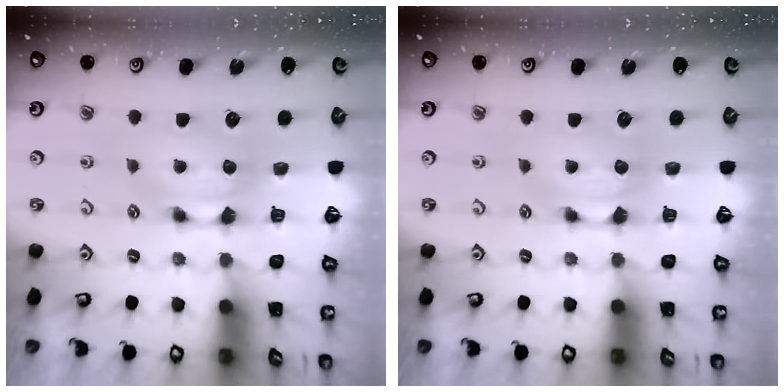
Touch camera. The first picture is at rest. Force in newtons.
{"total": 0.0}